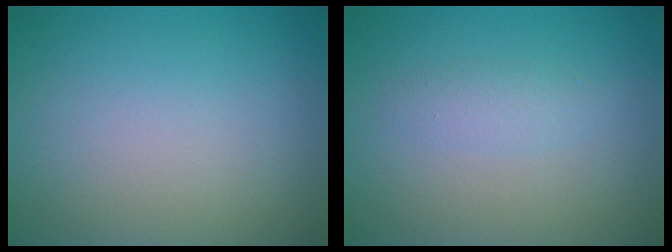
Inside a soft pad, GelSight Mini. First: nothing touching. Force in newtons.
{"total": 1.4, "press": 1.4, "slide": 0.1}